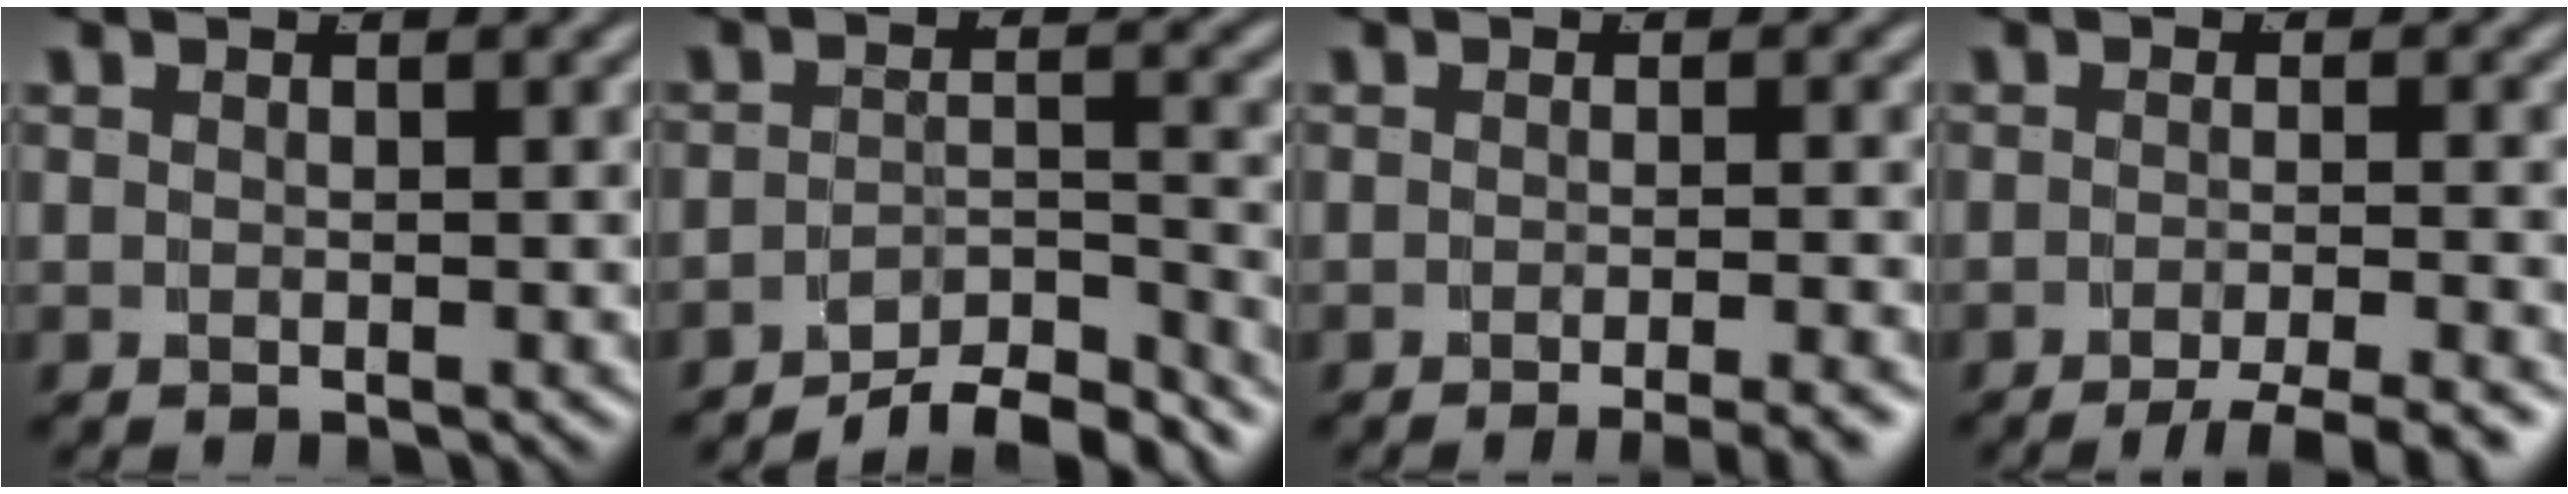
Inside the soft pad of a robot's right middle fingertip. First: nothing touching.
{"total": 8.9, "force": [-8.1, 2.1, 3.0], "torque": [-0.018, -0.011, -0.128]}
{"total": 3.8, "force": [-3.2, 0.5, 2.0], "torque": [-0.016, 0.006, -0.054]}
{"total": 5.8, "force": [-4.7, 1.2, 3.2], "torque": [-0.035, -0.001, -0.077]}